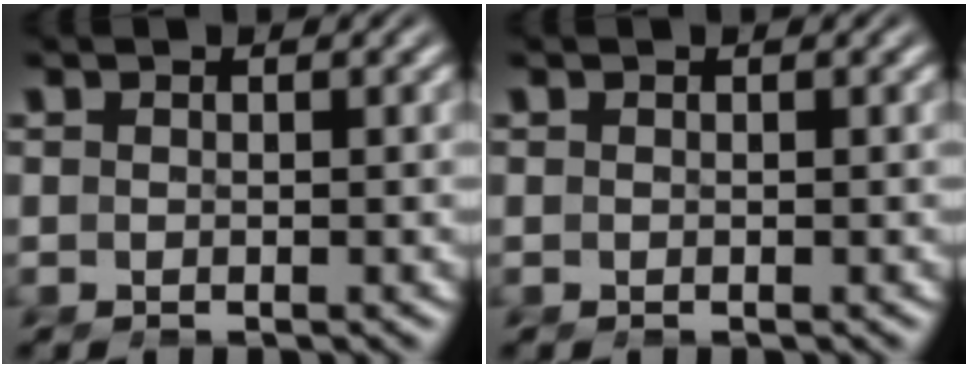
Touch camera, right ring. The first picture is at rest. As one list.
[{"total": 0.0}]